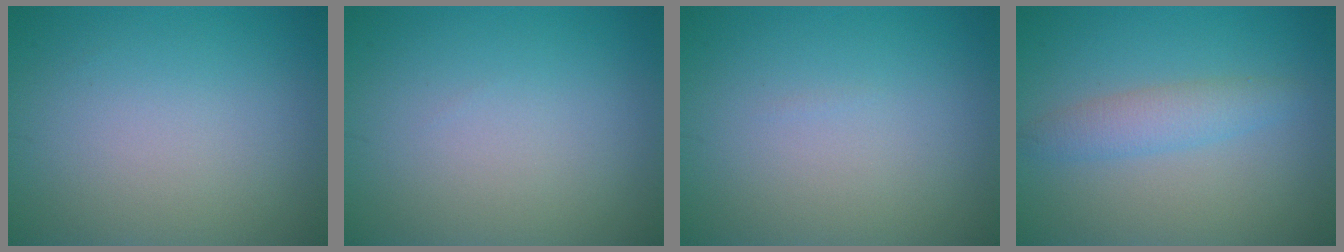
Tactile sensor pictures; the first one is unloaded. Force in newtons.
{"total": 0.0}
{"total": 0.0}
{"total": 2.5, "press": 2.5, "slide": 0.1}